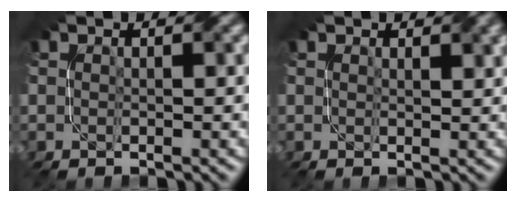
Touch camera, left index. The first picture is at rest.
{"total": 1.6, "force": [1.3, 0.3, 0.9], "torque": [-0.012, -0.003, 0.021]}